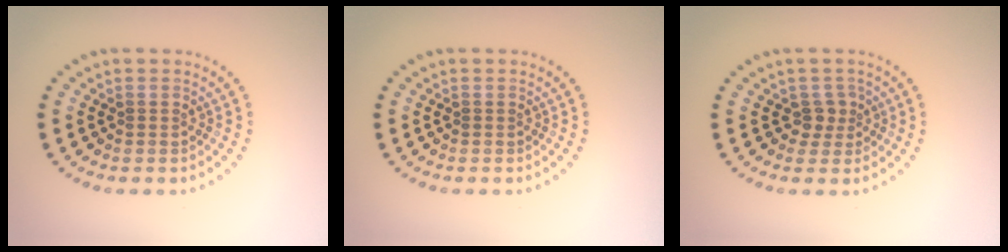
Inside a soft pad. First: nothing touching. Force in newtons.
{"total": 0.0}
{"total": 1.7, "press": 1.3, "slide": 1.1}